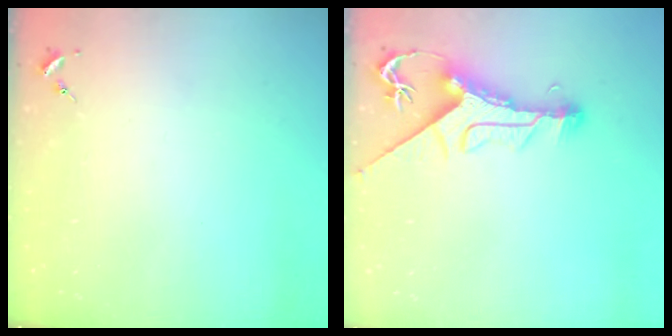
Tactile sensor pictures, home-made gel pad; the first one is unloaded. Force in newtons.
{"total": 10.8, "press": 10.7, "slide": 1.3}